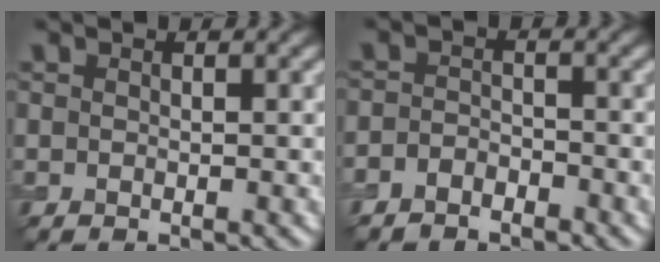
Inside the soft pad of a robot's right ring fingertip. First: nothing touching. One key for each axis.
{"total": 1.8, "fx": -1.7, "fy": 0.7, "fz": 0.1, "tx": 0.000, "ty": 0.000, "tz": -0.040}